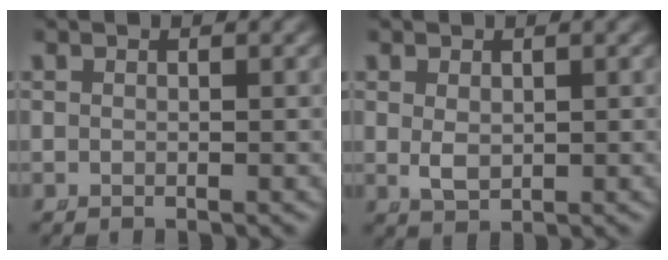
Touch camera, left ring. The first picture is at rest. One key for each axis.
{"total": 1.6, "fx": 0.1, "fy": 1.0, "fz": 1.3, "tx": -0.034, "ty": -0.018, "tz": 0.019}